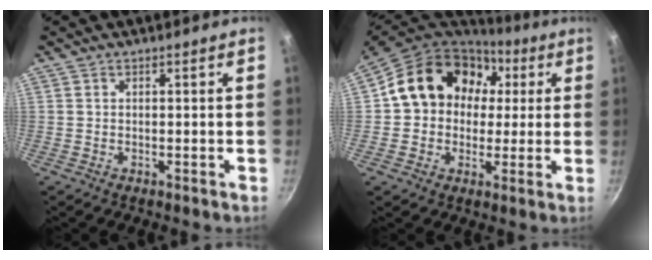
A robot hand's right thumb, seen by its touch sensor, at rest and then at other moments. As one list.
[{"total": 18.3, "force": [3.5, 15.0, 9.8], "torque": [-0.138, 0.040, 0.048]}]